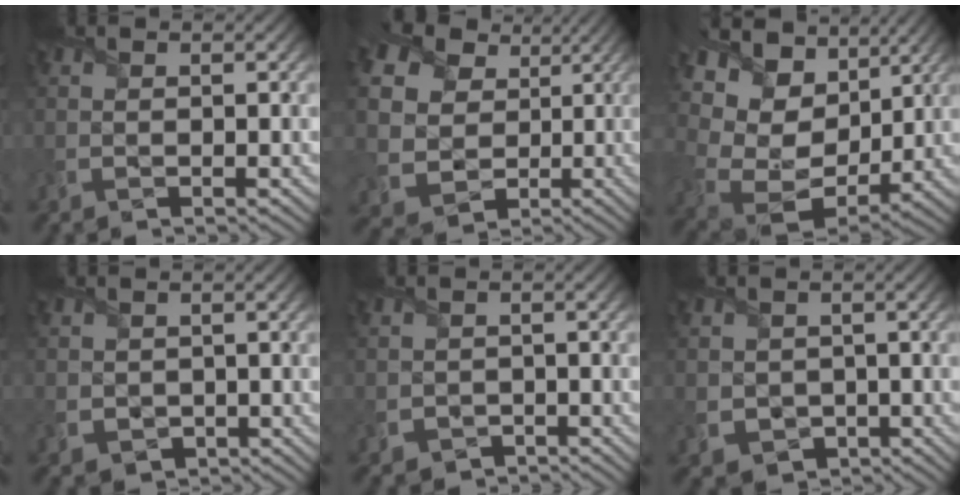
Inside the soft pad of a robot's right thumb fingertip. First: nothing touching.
{"total": 14.7, "force": [4.3, 12.2, 7.0], "torque": [-0.227, 0.030, 0.085]}
{"total": 13.7, "force": [6.1, 9.8, 7.5], "torque": [-0.165, 0.006, 0.122]}
{"total": 1.6, "force": [0.1, 1.6, 0.4], "torque": [-0.030, -0.005, -0.001]}
{"total": 1.3, "force": [-0.7, 1.1, -0.2], "torque": [-0.011, -0.008, -0.016]}
{"total": 2.8, "force": [-0.2, 2.7, 0.7], "torque": [-0.045, -0.013, -0.007]}